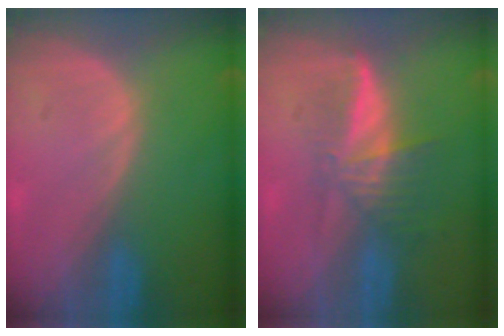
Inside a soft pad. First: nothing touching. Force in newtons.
{"total": 5.9, "press": 5.5, "slide": 2.3}